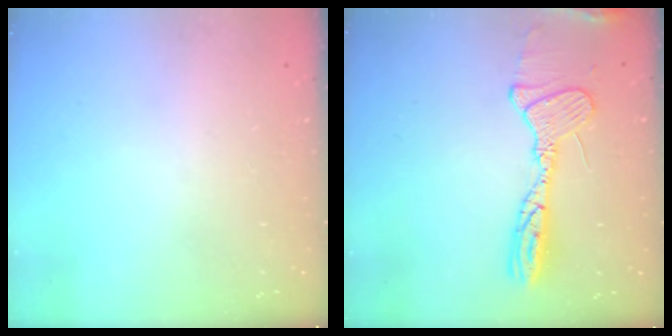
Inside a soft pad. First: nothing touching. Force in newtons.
{"total": 13.1, "press": 13.1, "slide": 0.3}